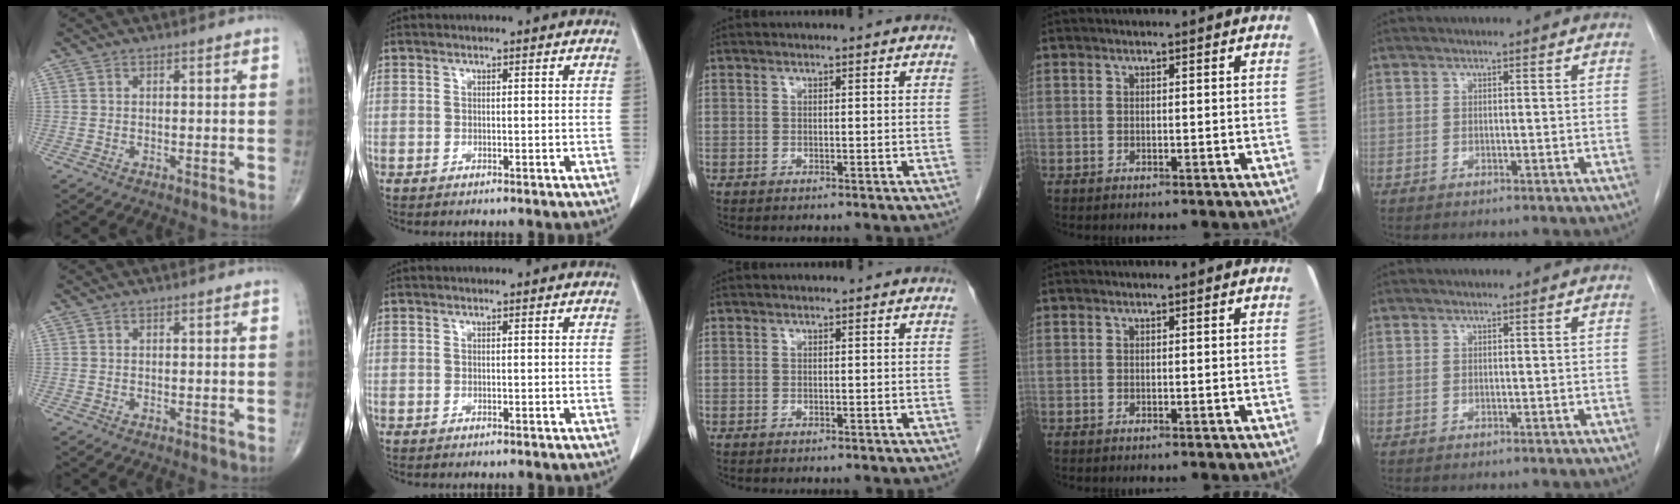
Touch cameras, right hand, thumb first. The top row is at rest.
{}